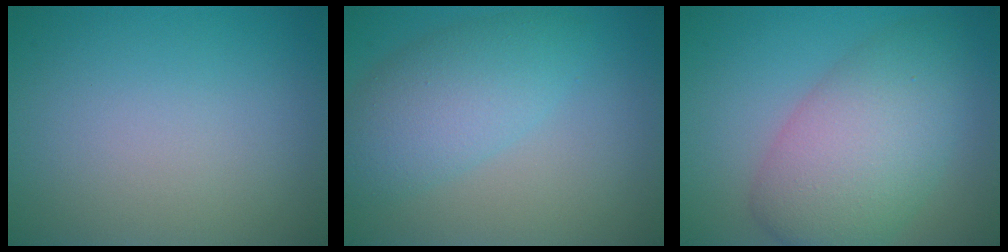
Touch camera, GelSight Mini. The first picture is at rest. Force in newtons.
{"total": 5.0, "press": 5.0, "slide": 0.2}
{"total": 7.8, "press": 7.8, "slide": 0.2}